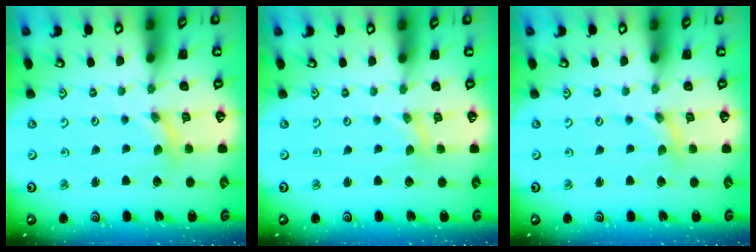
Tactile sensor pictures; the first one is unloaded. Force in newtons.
{"total": 0.0}
{"total": 0.0}